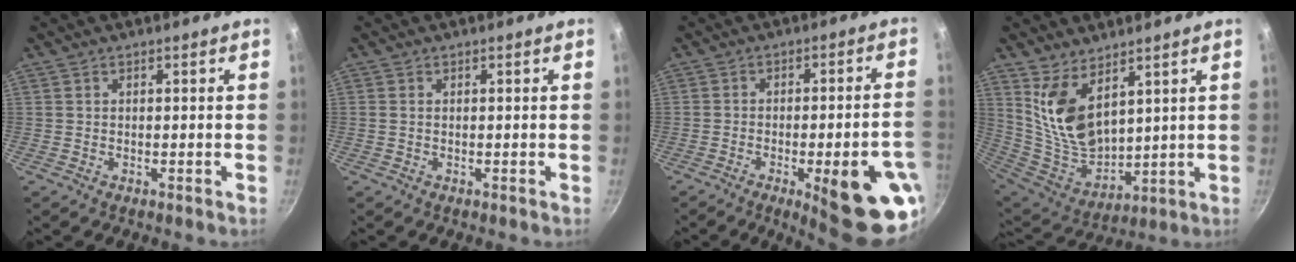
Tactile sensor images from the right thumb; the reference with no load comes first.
{"total": 0.6, "force": [0.0, 0.4, 0.5], "torque": [-0.010, 0.001, -0.001]}
{"total": 18.4, "force": [-7.2, 4.7, 16.2], "torque": [-0.174, 0.025, -0.086]}
{"total": 13.0, "force": [6.7, 6.8, 8.9], "torque": [-0.149, -0.077, 0.149]}